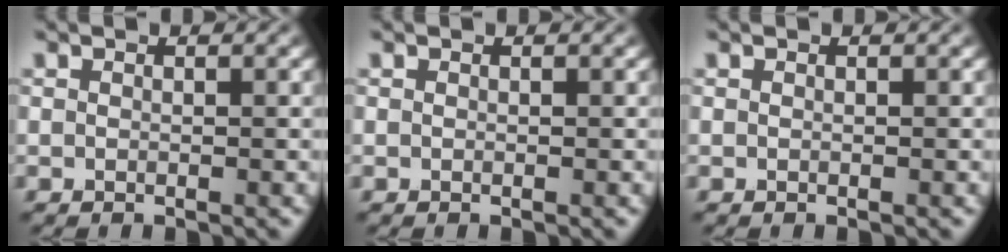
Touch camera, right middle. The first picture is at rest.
{"total": 0.0}
{"total": 0.0}